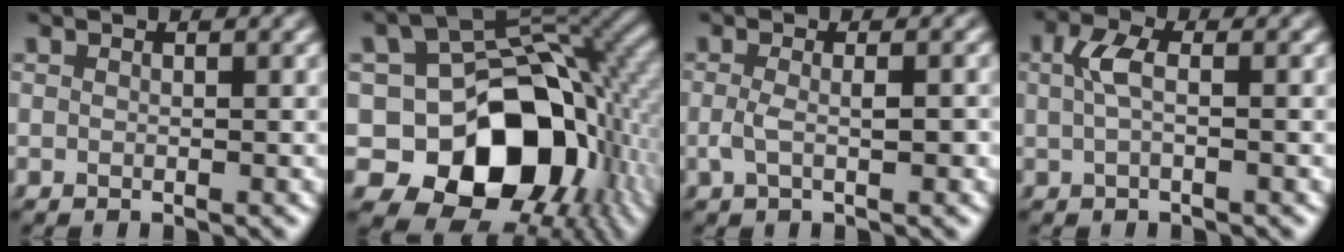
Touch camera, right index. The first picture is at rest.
{"total": 21.6, "force": [-4.6, 16.3, 13.3], "torque": [-0.284, -0.092, -0.047]}
{"total": 1.9, "force": [-0.6, 0.6, 1.7], "torque": [-0.046, -0.007, -0.007]}
{"total": 2.3, "force": [0.1, 1.0, 2.1], "torque": [-0.049, 0.001, 0.002]}